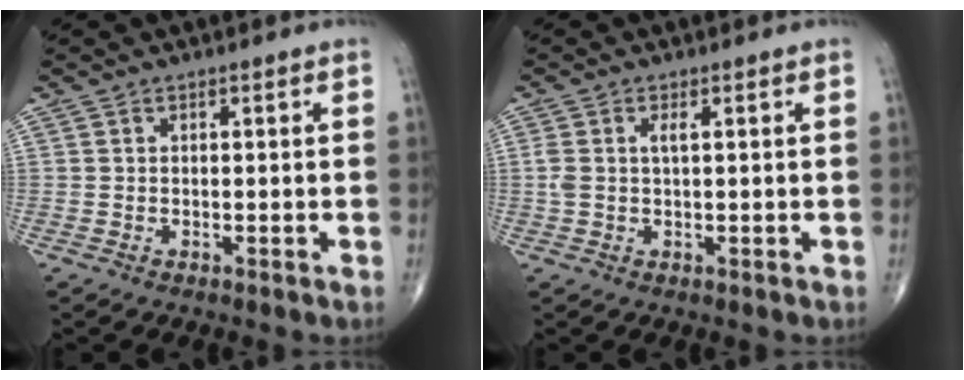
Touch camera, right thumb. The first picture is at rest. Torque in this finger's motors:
{"motor_torque": [-0.03, 0.12, 0.41, 0.07, 0.00]}